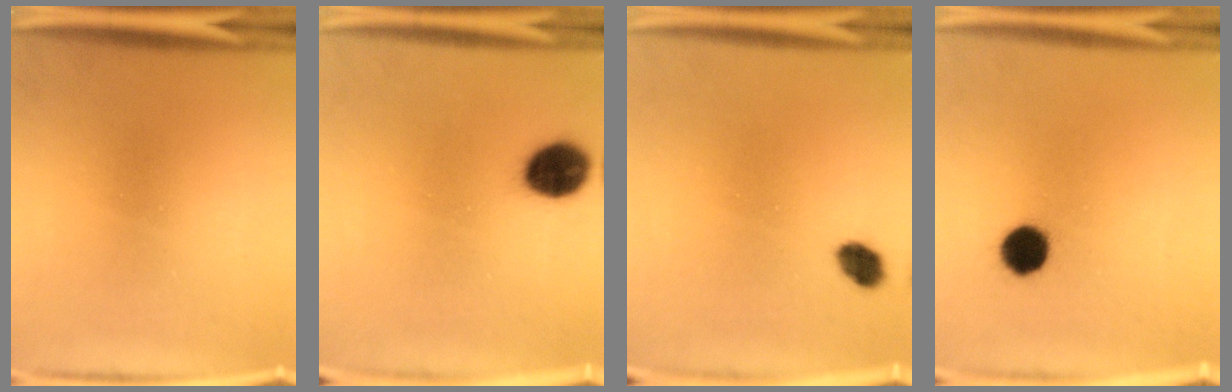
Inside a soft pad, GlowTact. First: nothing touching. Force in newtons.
{"total": 9.8}
{"total": 3.7}
{"total": 6.8}